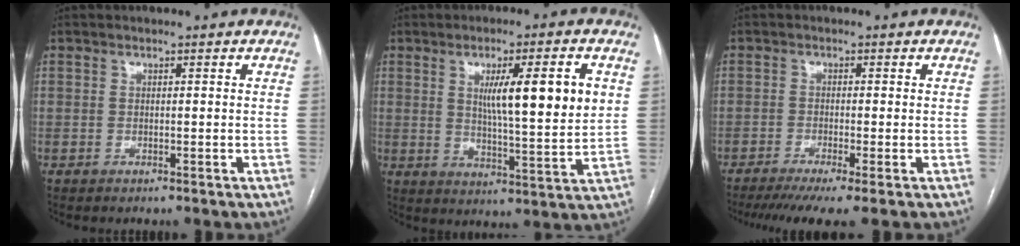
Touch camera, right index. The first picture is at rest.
{"total": 12.0, "force": [3.3, 1.0, 11.5], "torque": [-0.176, -0.006, 0.052]}
{"total": 6.8, "force": [-4.8, -0.1, 4.7], "torque": [-0.073, -0.013, -0.077]}